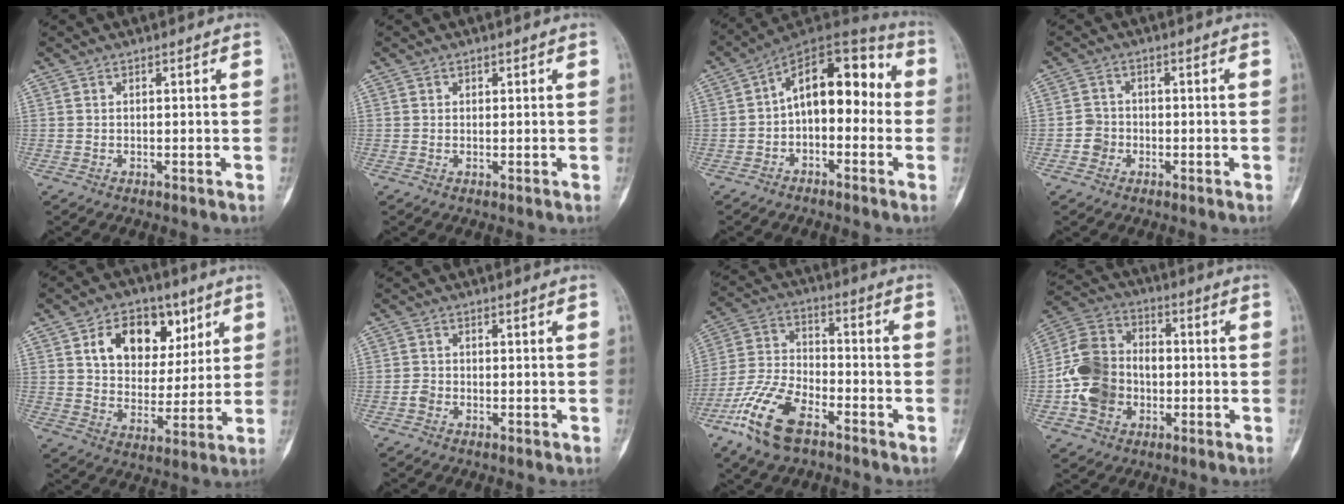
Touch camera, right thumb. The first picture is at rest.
{"total": 0.6, "force": [0.3, 0.6, 0.1], "torque": [0.011, 0.000, 0.002]}
{"total": 13.6, "force": [-0.3, 8.0, 11.0], "torque": [-0.126, 0.052, -0.023]}
{"total": 3.1, "force": [-1.1, 2.8, 0.6], "torque": [0.005, 0.011, -0.026]}
{"total": 15.4, "force": [6.4, 10.6, 9.1], "torque": [-0.097, -0.014, 0.110]}
{"total": 1.6, "force": [-0.7, 1.3, 0.6], "torque": [-0.009, 0.006, -0.016]}
{"total": 14.1, "force": [-8.2, 6.6, 9.4], "torque": [-0.194, 0.031, -0.168]}
{"total": 13.8, "force": [-2.4, 11.0, 7.9], "torque": [-0.131, 0.028, -0.050]}